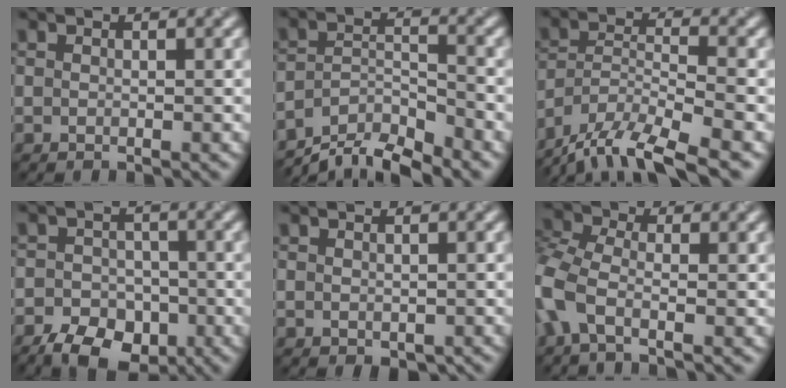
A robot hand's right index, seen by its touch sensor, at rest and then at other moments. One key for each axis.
{"total": 6.1, "fx": -5.3, "fy": 1.5, "fz": 2.5, "tx": -0.041, "ty": -0.008, "tz": -0.096}
{"total": 10.3, "fx": -8.9, "fy": 2.3, "fz": 4.8, "tx": -0.079, "ty": -0.016, "tz": -0.150}
{"total": 6.1, "fx": -3.9, "fy": 3.8, "fz": 2.7, "tx": -0.026, "ty": -0.005, "tz": -0.066}
{"total": 0.9, "fx": -0.3, "fy": 0.6, "fz": 0.6, "tx": -0.011, "ty": -0.009, "tz": 0.001}
{"total": 5.4, "fx": -1.9, "fy": 2.8, "fz": 4.1, "tx": -0.109, "ty": 0.002, "tz": -0.061}